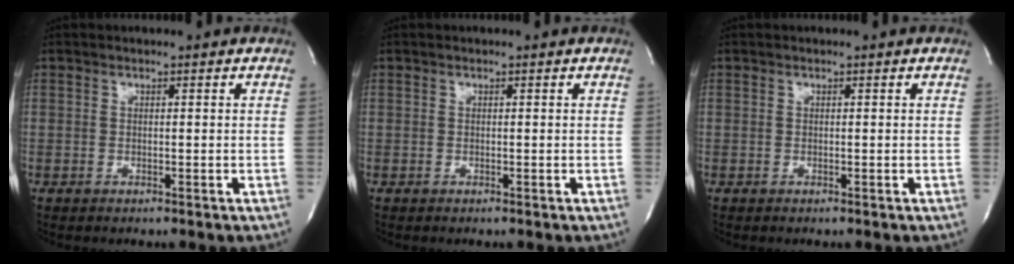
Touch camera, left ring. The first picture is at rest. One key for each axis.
{"total": 0.0}
{"total": 0.0}